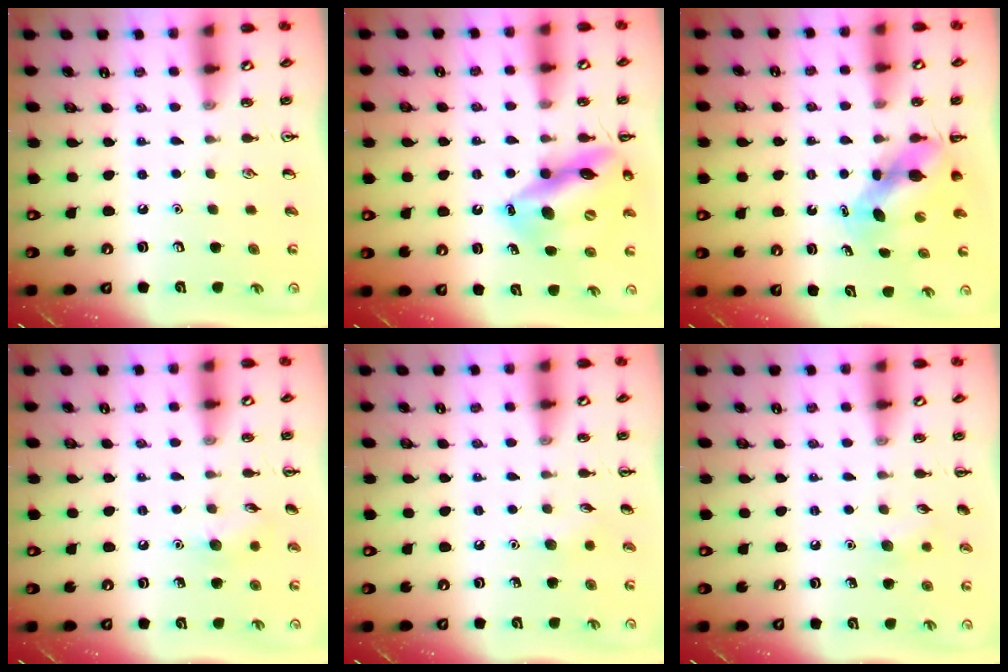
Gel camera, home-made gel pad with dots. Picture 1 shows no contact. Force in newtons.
{"total": 16.9, "press": 16.5, "slide": 3.6}
{"total": 6.2, "press": 6.2, "slide": 0.9}
{"total": 6.7, "press": 6.5, "slide": 1.6}
{"total": 4.5, "press": 4.2, "slide": 1.4}
{"total": 5.7, "press": 5.5, "slide": 1.3}